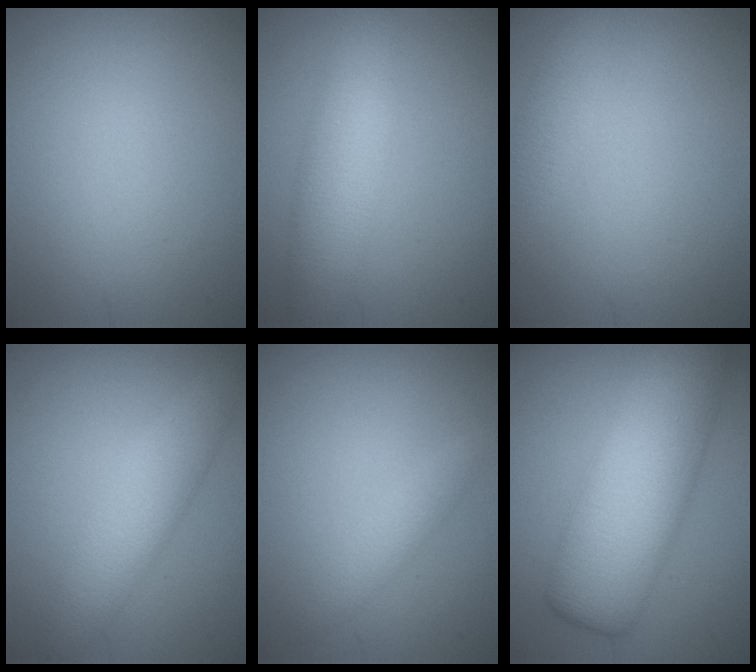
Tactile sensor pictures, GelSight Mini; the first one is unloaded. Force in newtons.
{"total": 5.7, "press": 5.6, "slide": 0.3}
{"total": 2.4, "press": 2.4, "slide": 0.2}
{"total": 4.1, "press": 4.1, "slide": 0.1}
{"total": 1.5, "press": 1.5, "slide": 0.1}
{"total": 10.2, "press": 10.2, "slide": 0.2}